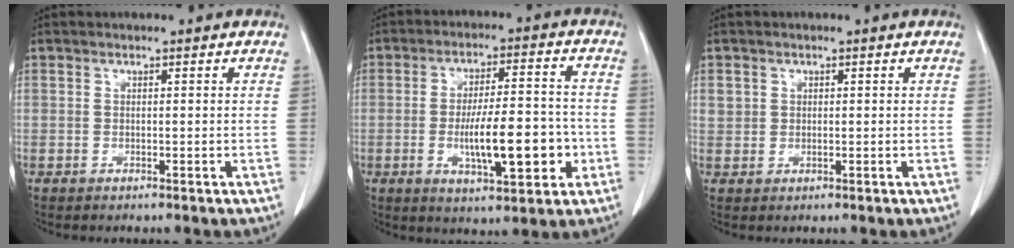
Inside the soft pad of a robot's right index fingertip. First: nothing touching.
{"total": 11.9, "force": [-2.8, 3.1, 11.1], "torque": [-0.187, 0.008, -0.039]}
{"total": 1.9, "force": [0.7, 1.7, 0.4], "torque": [-0.001, 0.005, 0.012]}